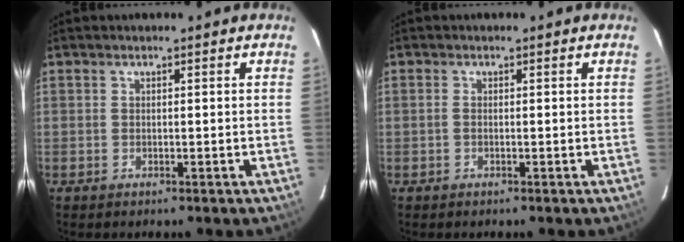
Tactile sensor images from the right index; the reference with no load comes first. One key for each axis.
{"total": 0.5, "fx": -0.1, "fy": 0.3, "fz": 0.4, "tx": -0.008, "ty": 0.003, "tz": -0.003}